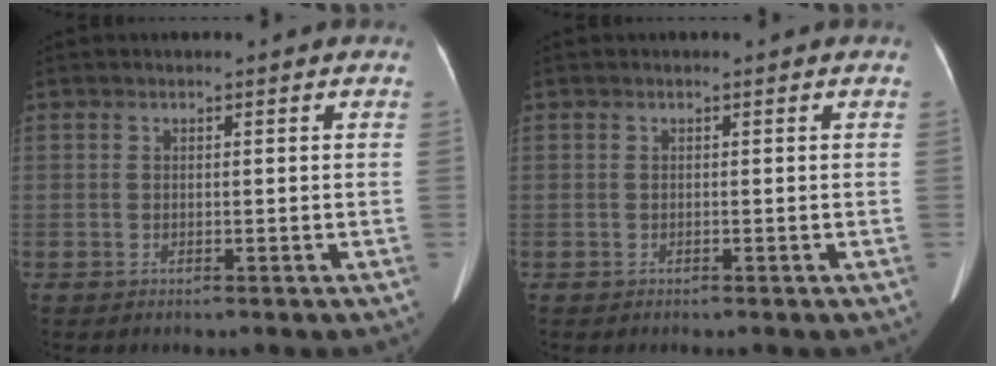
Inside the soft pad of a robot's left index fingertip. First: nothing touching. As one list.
[{"total": 0.0}]